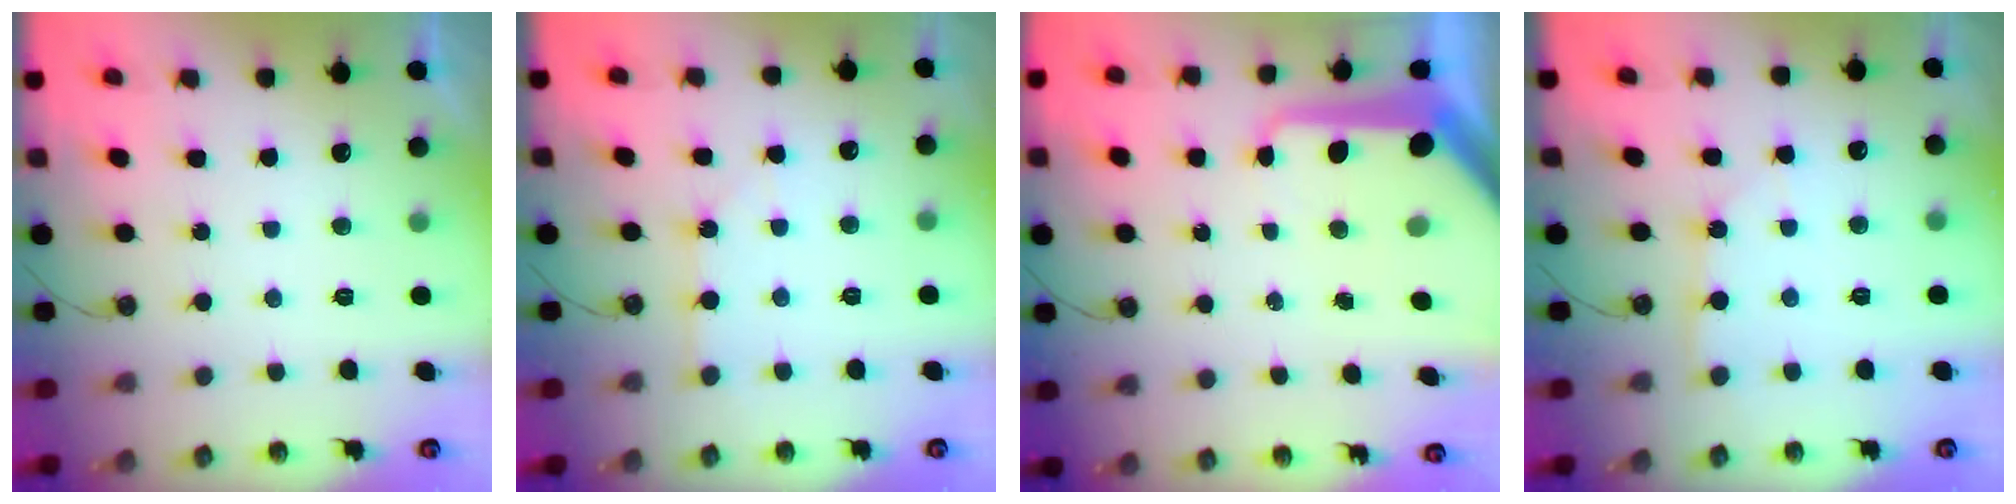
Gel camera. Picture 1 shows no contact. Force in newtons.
{"total": 2.6, "press": 2.6, "slide": 0.3}
{"total": 16.4, "press": 16.3, "slide": 1.7}
{"total": 3.2, "press": 3.2, "slide": 0.4}